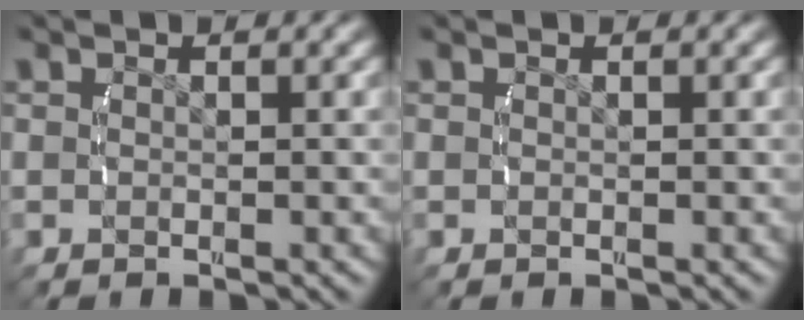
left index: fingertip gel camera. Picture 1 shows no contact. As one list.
[{"total": 0.0}]